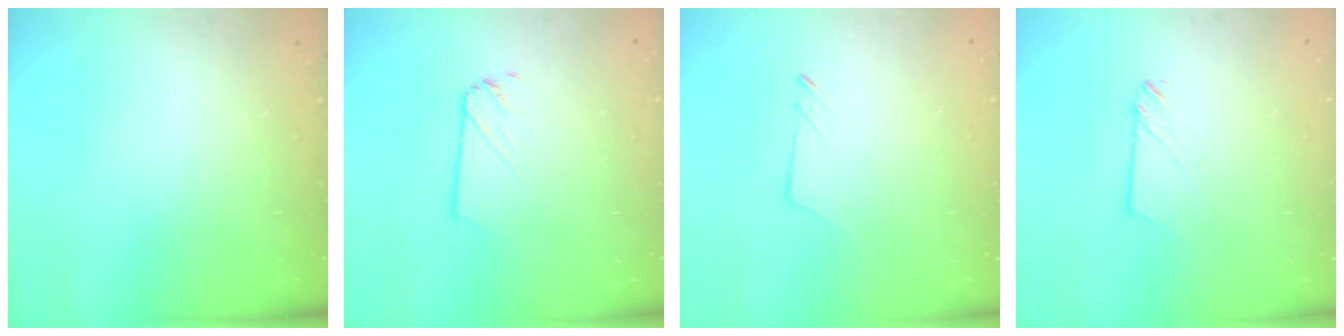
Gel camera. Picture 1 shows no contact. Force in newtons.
{"total": 1.9, "press": 1.9, "slide": 0.3}
{"total": 2.6, "press": 2.6, "slide": 0.3}
{"total": 2.4, "press": 2.4, "slide": 0.2}